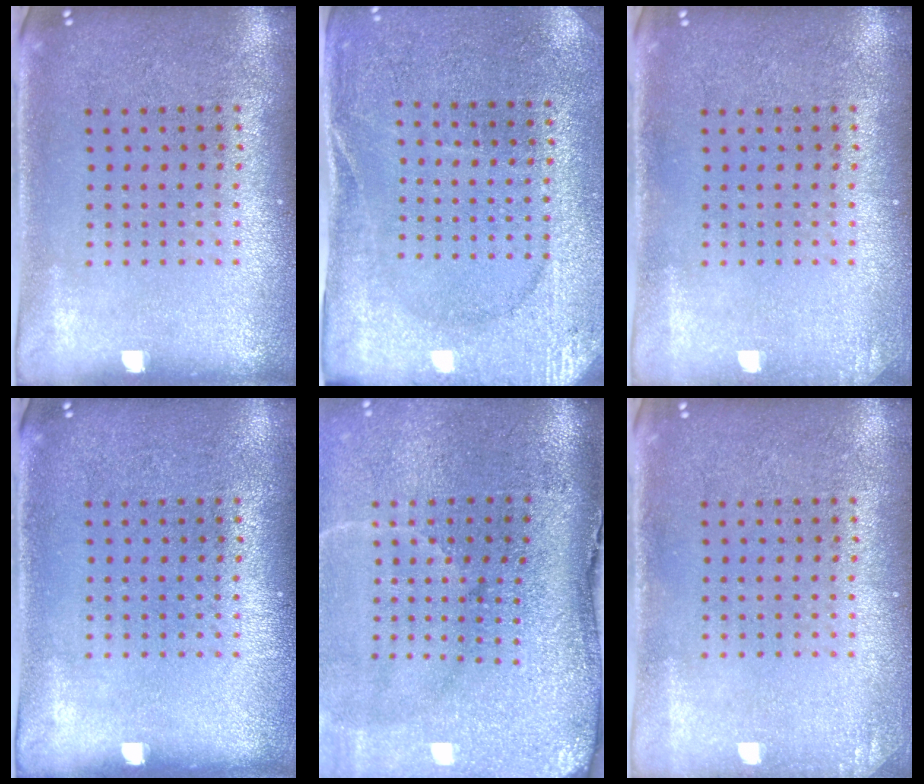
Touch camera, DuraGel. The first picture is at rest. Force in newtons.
{"total": 2.6, "press": 2.5, "slide": 0.4}
{"total": 0.7, "press": 0.7, "slide": 0.1}
{"total": 0.0}
{"total": 4.8, "press": 3.8, "slide": 3.0}
{"total": 0.9, "press": 0.9, "slide": 0.2}